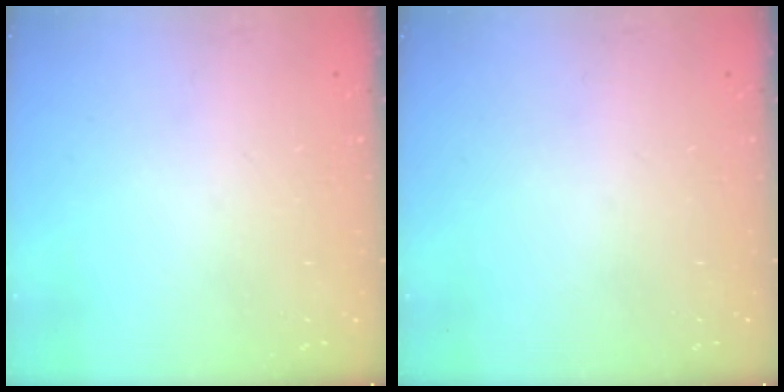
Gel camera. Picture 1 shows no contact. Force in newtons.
{"total": 0.0}